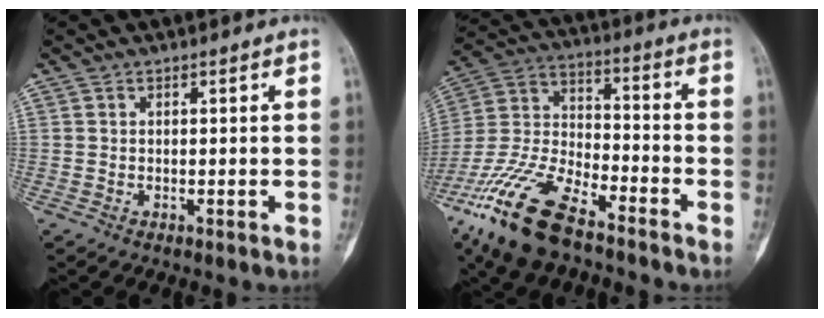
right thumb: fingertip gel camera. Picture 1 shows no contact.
{"total": 19.2, "force": [-12.7, 7.2, 12.4], "torque": [-0.268, 0.041, -0.244]}